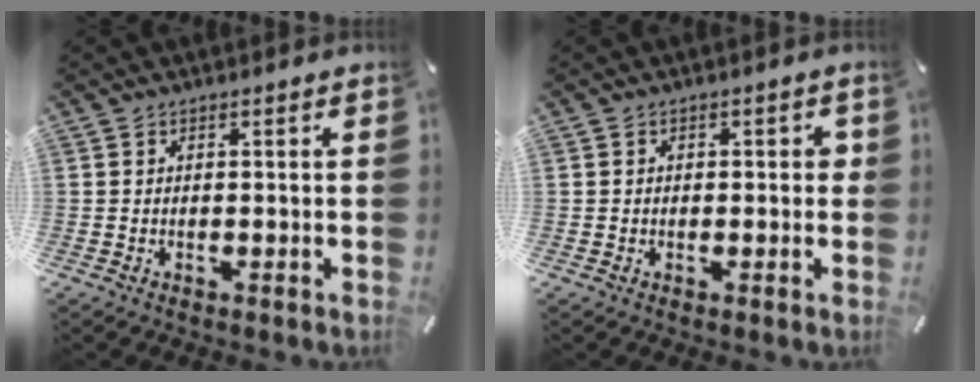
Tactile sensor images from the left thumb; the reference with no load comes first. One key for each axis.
{"total": 1.8, "fx": -0.3, "fy": 1.3, "fz": 1.2, "tx": -0.015, "ty": 0.004, "tz": -0.009}